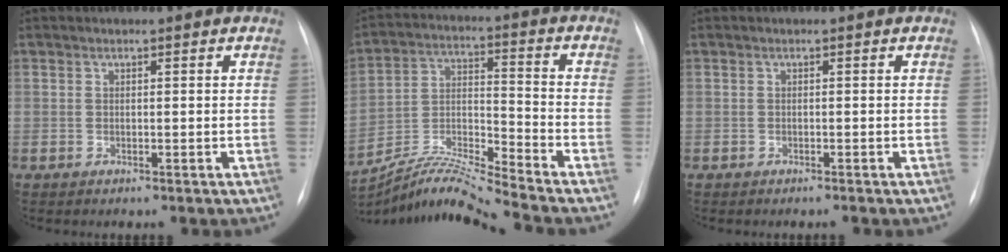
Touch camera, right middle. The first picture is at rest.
{"total": 11.5, "force": [-10.9, -2.3, 2.9], "torque": [-0.061, 0.008, -0.203]}
{"total": 0.6, "force": [-0.5, 0.0, 0.2], "torque": [-0.005, -0.001, -0.010]}